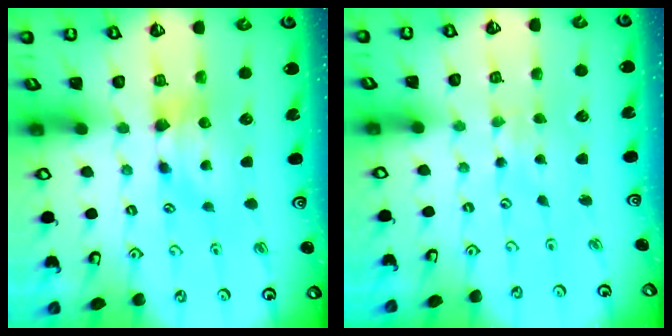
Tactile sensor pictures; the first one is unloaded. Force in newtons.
{"total": 2.9, "press": 2.9, "slide": 0.4}